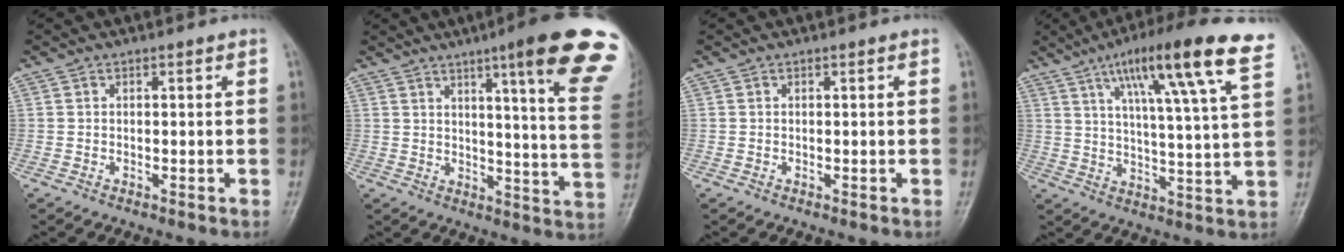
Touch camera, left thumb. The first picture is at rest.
{"total": 20.2, "force": [11.9, 1.5, 16.3], "torque": [-0.193, -0.059, 0.141]}
{"total": 0.0}
{"total": 18.4, "force": [10.0, 1.7, 15.3], "torque": [-0.229, -0.027, 0.148]}